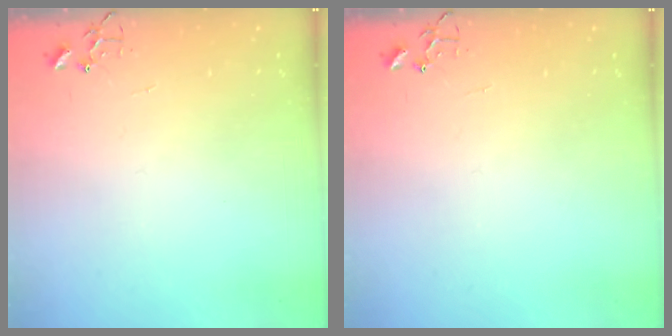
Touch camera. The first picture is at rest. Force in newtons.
{"total": 0.0}